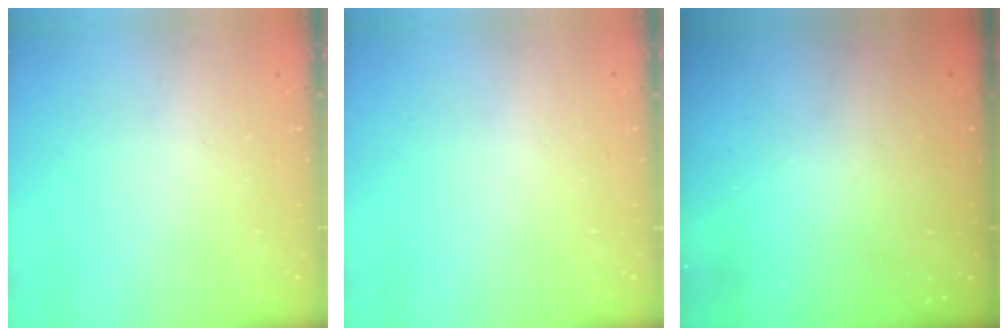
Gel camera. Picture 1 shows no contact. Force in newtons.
{"total": 0.0}
{"total": 3.0, "press": 3.0, "slide": 0.1}